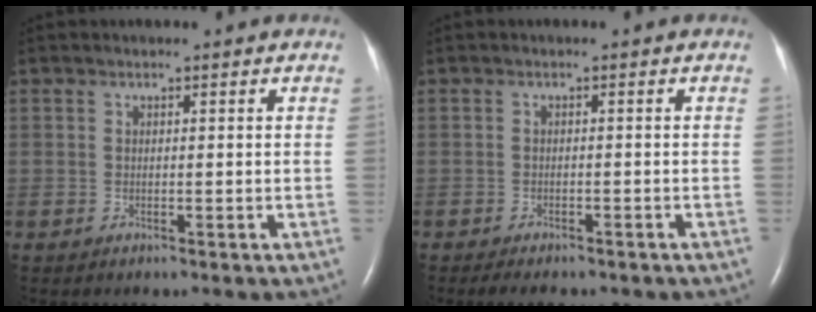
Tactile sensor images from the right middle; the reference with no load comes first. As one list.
[{"total": 6.2, "force": [-5.1, 2.0, 2.9], "torque": [-0.037, -0.007, -0.060]}]